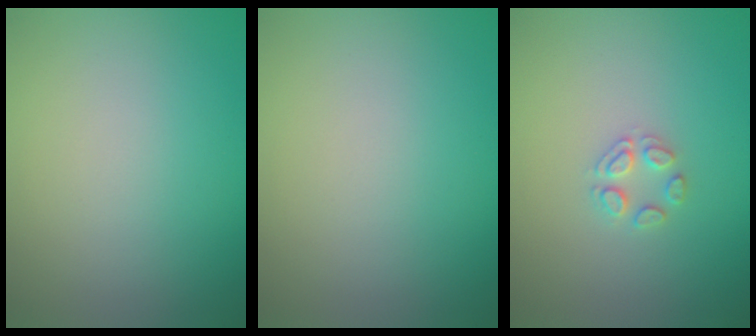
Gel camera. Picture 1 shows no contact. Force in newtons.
{"total": 0.0}
{"total": 1.7, "press": 1.6, "slide": 0.2}